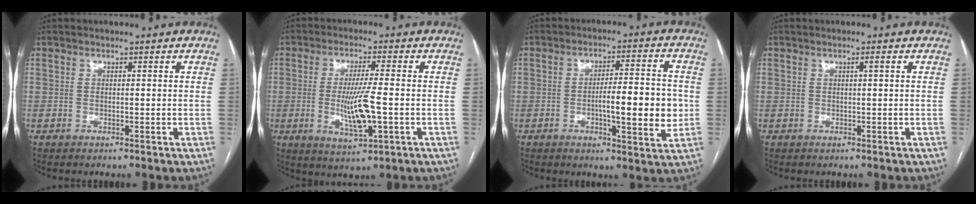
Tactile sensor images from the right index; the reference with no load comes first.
{"total": 8.4, "force": [-1.4, 0.8, 8.3], "torque": [-0.156, -0.015, -0.024]}
{"total": 10.0, "force": [-1.3, 1.9, 9.7], "torque": [-0.144, 0.005, -0.020]}
{"total": 0.7, "force": [0.2, -0.1, 0.6], "torque": [-0.011, 0.002, 0.005]}